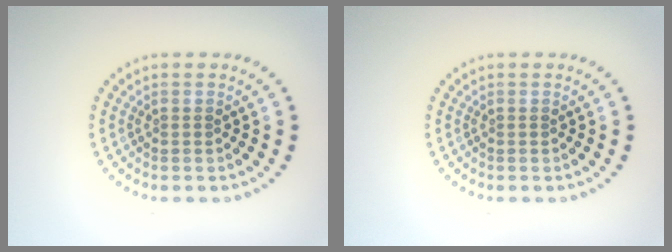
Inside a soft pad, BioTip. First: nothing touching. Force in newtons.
{"total": 0.0}